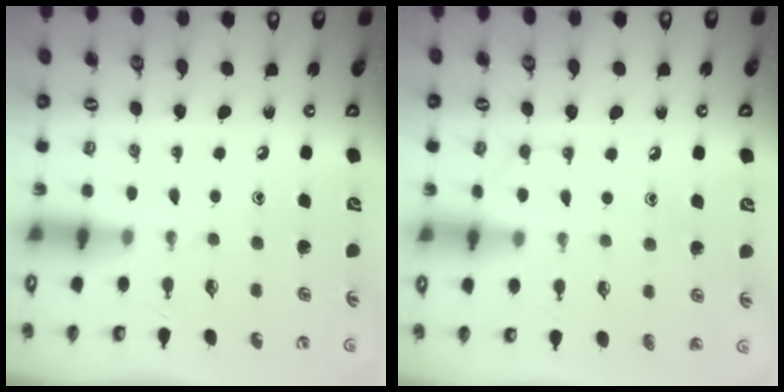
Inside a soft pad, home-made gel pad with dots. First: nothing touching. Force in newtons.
{"total": 7.9, "press": 7.9, "slide": 0.6}